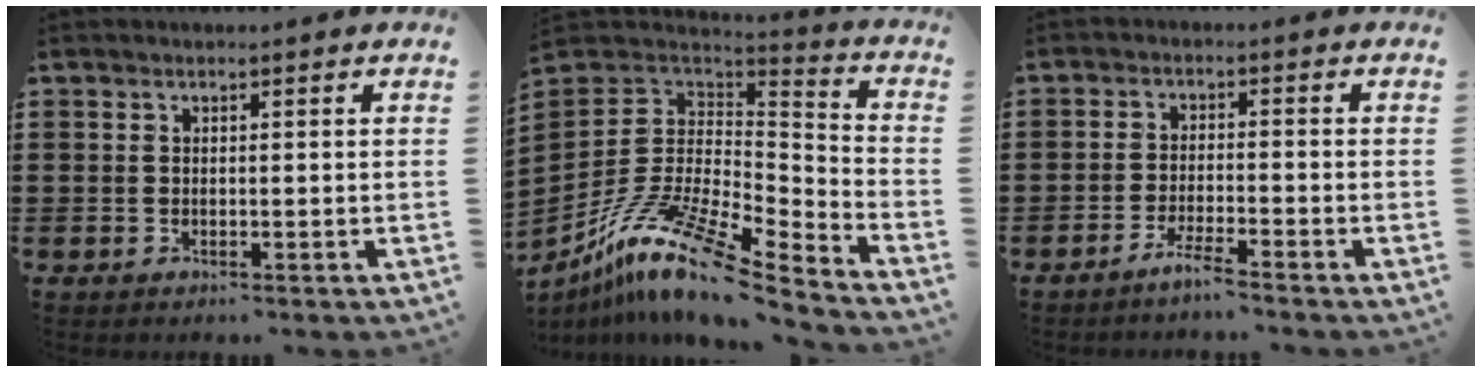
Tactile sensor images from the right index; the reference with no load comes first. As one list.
[{"total": 14.3, "force": [-9.2, 3.6, 10.3], "torque": [-0.210, 0.013, -0.174]}, {"total": 3.1, "force": [-2.7, -0.4, 1.5], "torque": [-0.032, -0.003, -0.051]}]